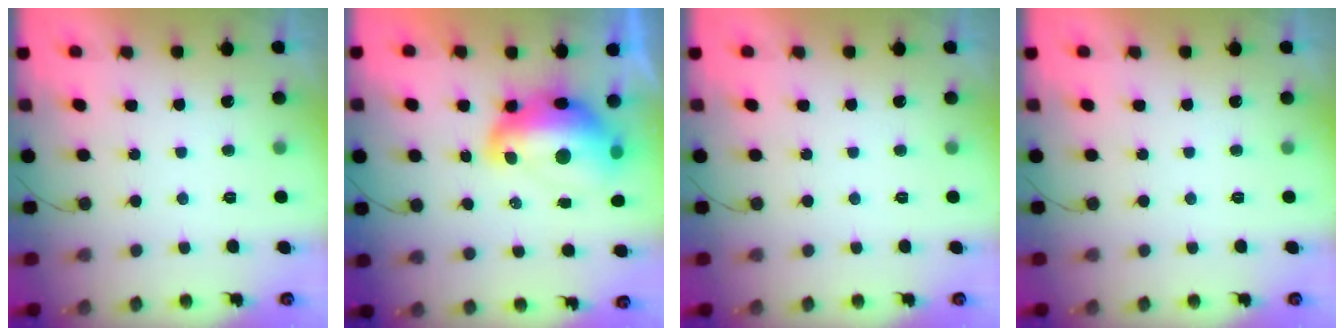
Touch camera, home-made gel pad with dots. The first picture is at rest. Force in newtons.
{"total": 15.1, "press": 15.0, "slide": 1.1}
{"total": 0.0}
{"total": 0.0}